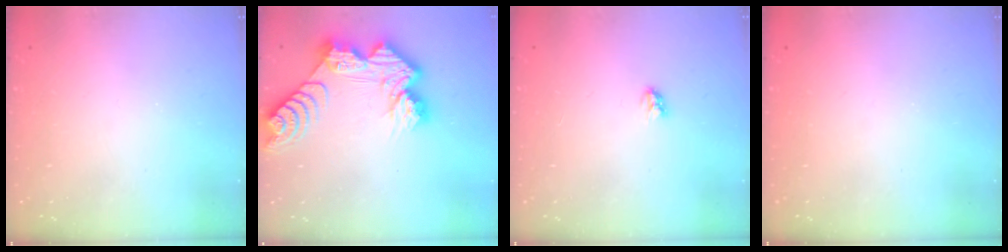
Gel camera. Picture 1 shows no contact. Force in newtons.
{"total": 16.2, "press": 16.1, "slide": 1.3}
{"total": 3.0, "press": 3.0, "slide": 0.3}
{"total": 0.0}